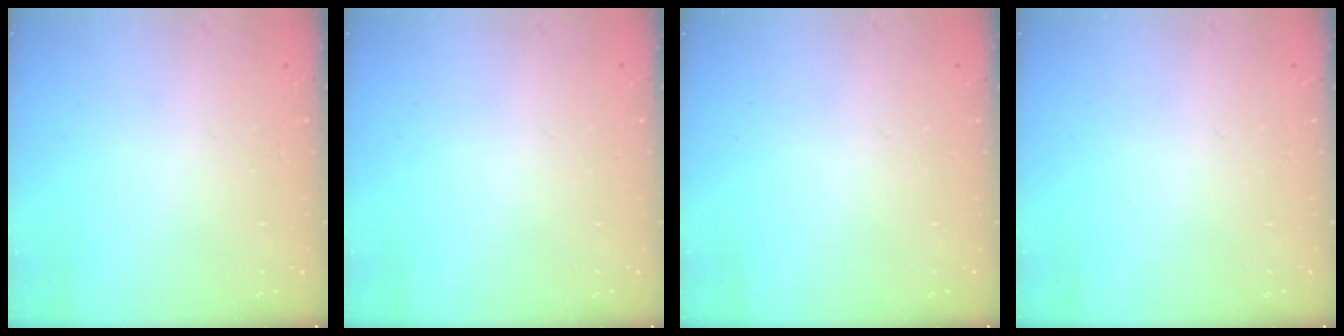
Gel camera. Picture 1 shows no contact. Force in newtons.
{"total": 0.0}
{"total": 0.0}
{"total": 0.0}